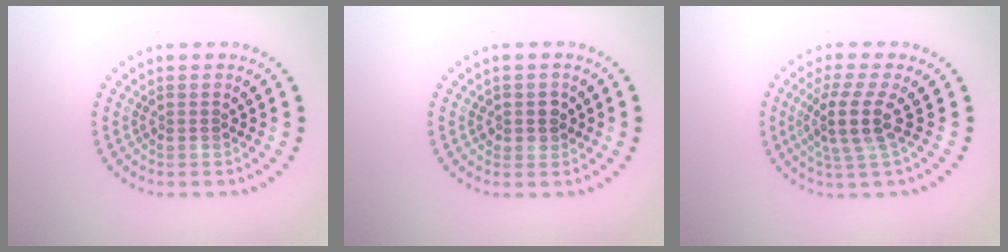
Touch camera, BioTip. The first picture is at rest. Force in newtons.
{"total": 1.6, "press": 1.4, "slide": 0.7}
{"total": 3.6, "press": 2.7, "slide": 2.3}